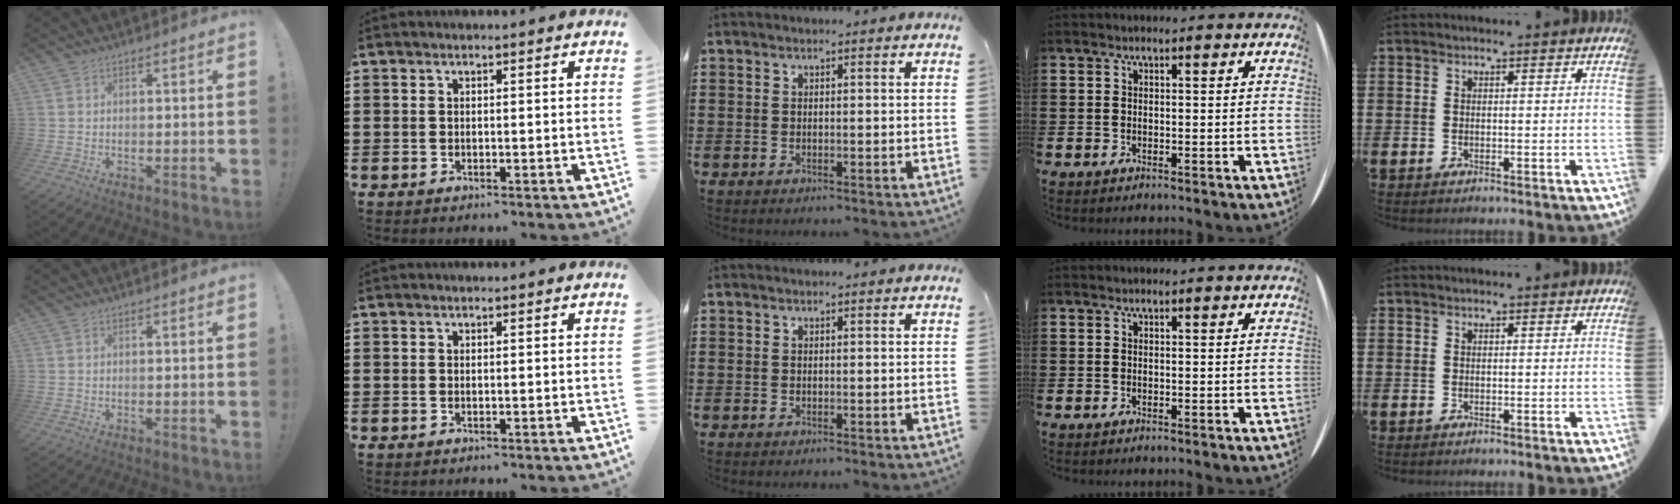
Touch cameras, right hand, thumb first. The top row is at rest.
{}